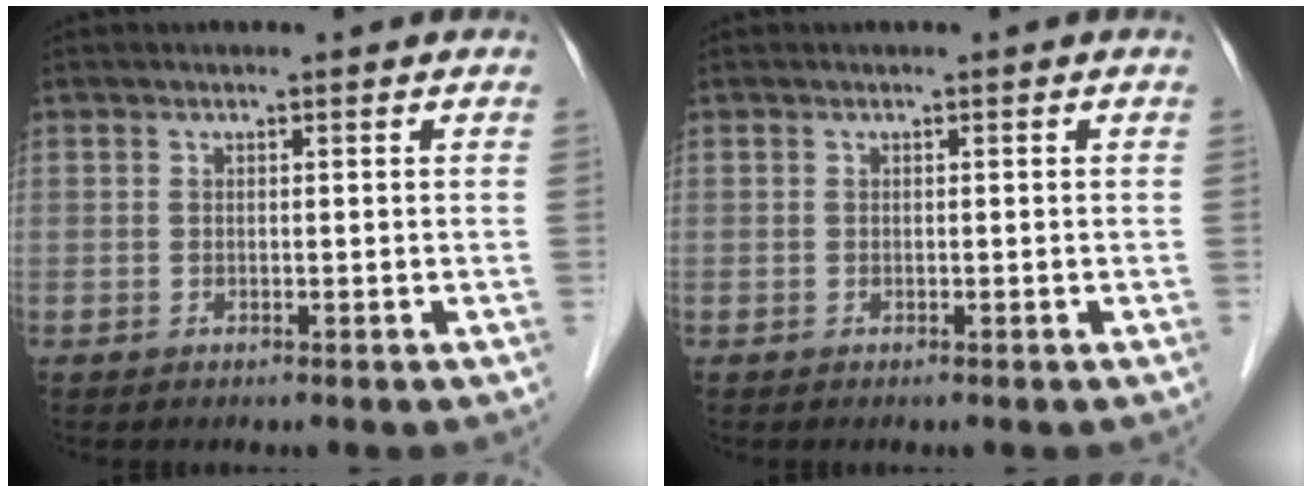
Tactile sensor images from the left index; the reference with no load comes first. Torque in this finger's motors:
{"motor_torque": [-0.01, 0.05, -0.02, 0.00]}